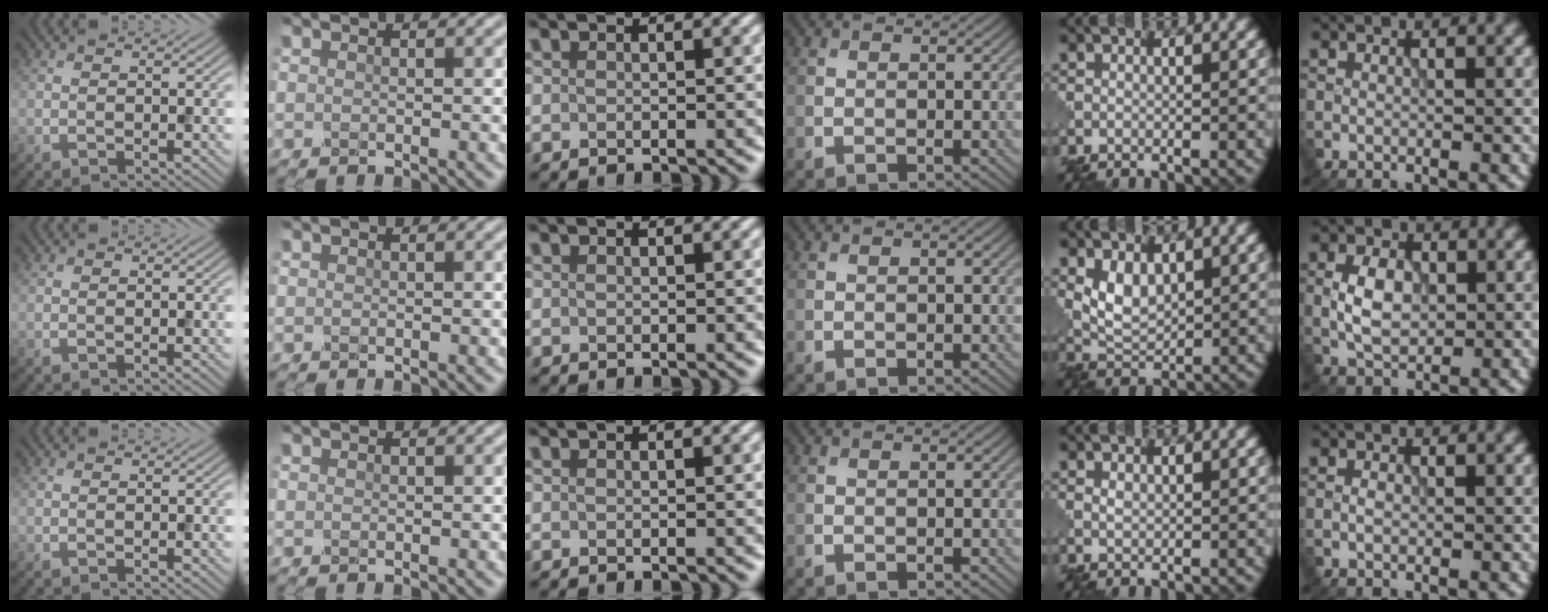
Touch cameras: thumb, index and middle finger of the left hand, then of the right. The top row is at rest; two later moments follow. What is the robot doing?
{"motion": "close", "object": "eyeshadow palette"}